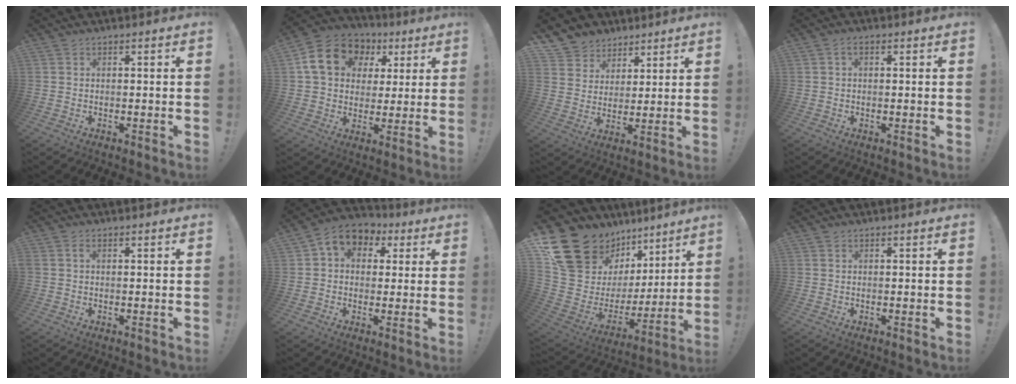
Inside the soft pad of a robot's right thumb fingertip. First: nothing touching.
{"total": 16.4, "force": [6.3, 12.6, 8.3], "torque": [-0.129, -0.009, 0.129]}
{"total": 7.5, "force": [4.8, 5.7, 0.3], "torque": [-0.013, -0.040, 0.099]}
{"total": 1.9, "force": [0.4, 1.2, 1.4], "torque": [-0.021, 0.004, 0.005]}
{"total": 1.2, "force": [0.2, 0.5, 1.0], "torque": [-0.025, 0.007, 0.005]}
{"total": 7.8, "force": [2.4, 6.4, 3.8], "torque": [-0.055, -0.007, 0.050]}
{"total": 20.6, "force": [14.2, 11.9, 9.0], "torque": [-0.135, -0.113, 0.298]}
{"total": 0.0}